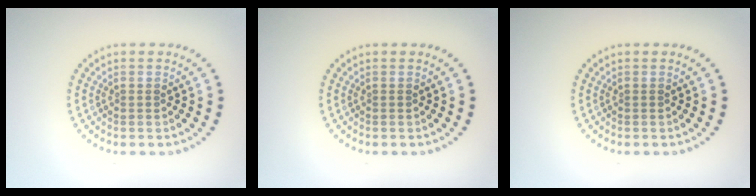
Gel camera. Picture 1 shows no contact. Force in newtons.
{"total": 0.0}
{"total": 0.0}